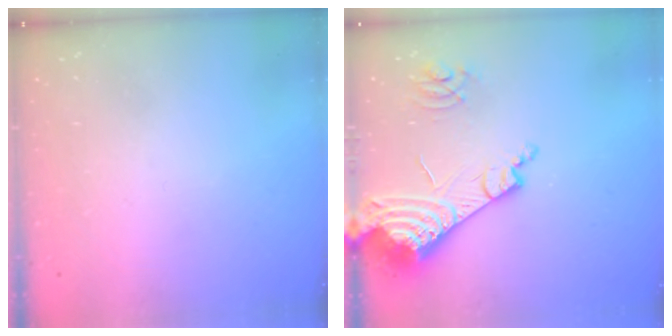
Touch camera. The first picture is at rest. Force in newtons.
{"total": 17.4, "press": 17.3, "slide": 2.4}